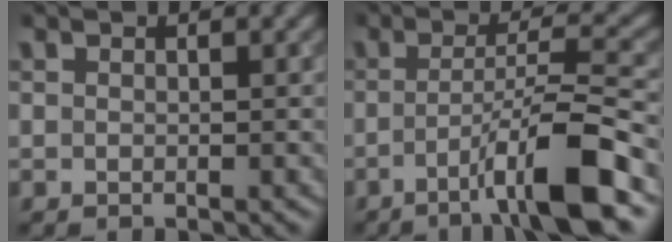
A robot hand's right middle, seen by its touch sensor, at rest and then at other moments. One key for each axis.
{"total": 7.8, "fx": -3.4, "fy": 1.1, "fz": 6.9, "tx": -0.102, "ty": 0.014, "tz": -0.064}